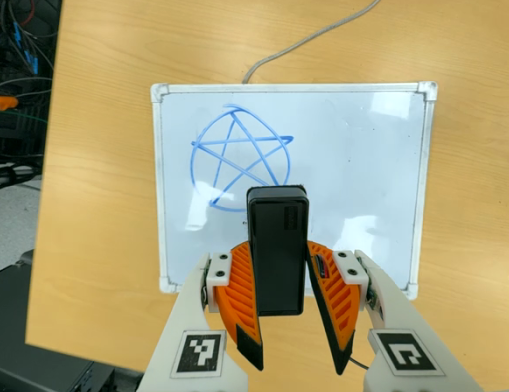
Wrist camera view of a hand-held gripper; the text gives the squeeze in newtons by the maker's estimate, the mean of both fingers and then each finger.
{"total": 5.9, "left": 5.5, "right": 6.2}